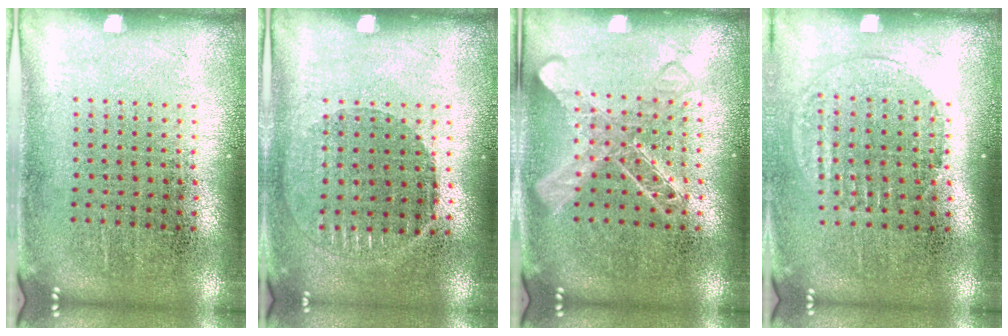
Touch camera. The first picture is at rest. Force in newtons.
{"total": 0.9, "press": 0.8, "slide": 0.4}
{"total": 2.5, "press": 2.4, "slide": 0.5}
{"total": 1.3, "press": 1.2, "slide": 0.6}